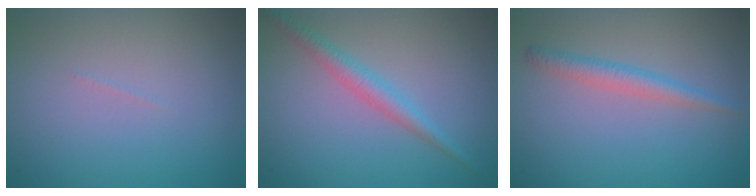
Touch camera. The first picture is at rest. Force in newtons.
{"total": 2.1, "press": 2.1, "slide": 0.1}
{"total": 1.9, "press": 1.9, "slide": 0.1}